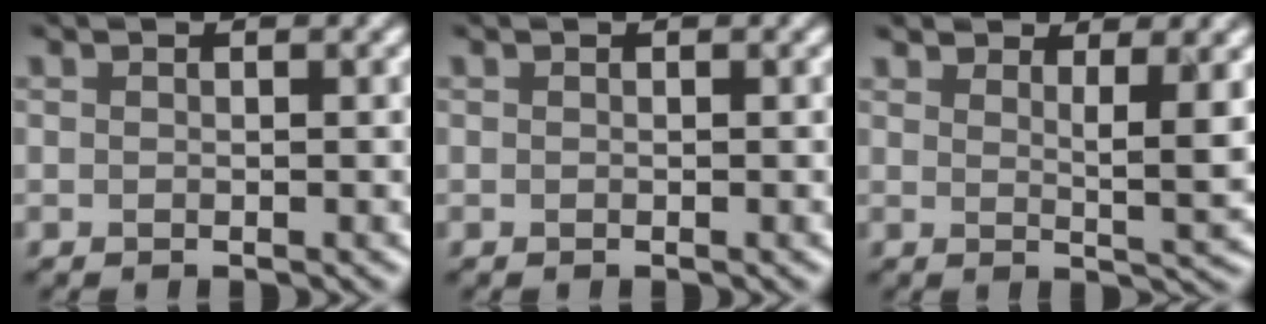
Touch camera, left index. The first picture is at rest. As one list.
[{"total": 0.0}, {"total": 3.7, "force": [2.4, 1.0, 2.6], "torque": [-0.039, -0.007, 0.040]}]